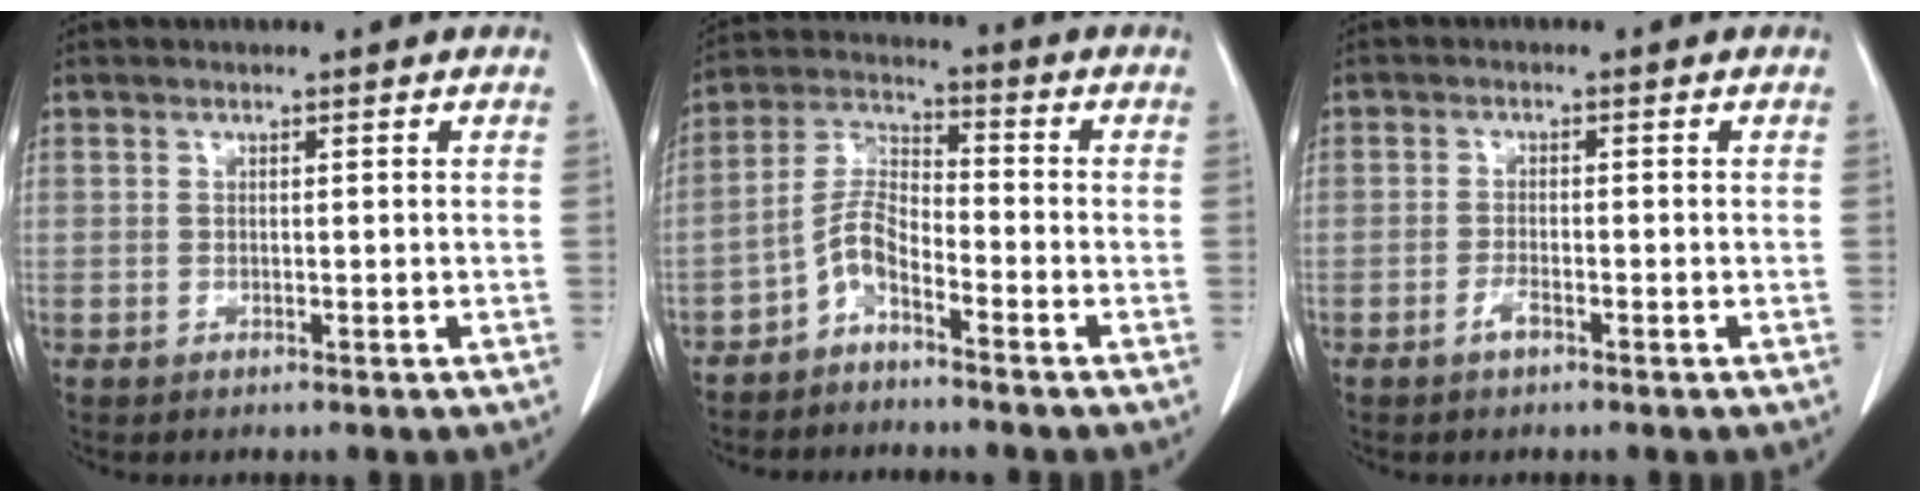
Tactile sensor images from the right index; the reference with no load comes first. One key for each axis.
{"total": 5.3, "fx": -3.6, "fy": 1.7, "fz": 3.5, "tx": -0.079, "ty": 0.010, "tz": -0.076}
{"total": 1.8, "fx": -1.2, "fy": 0.4, "fz": 1.3, "tx": -0.026, "ty": 0.001, "tz": -0.023}